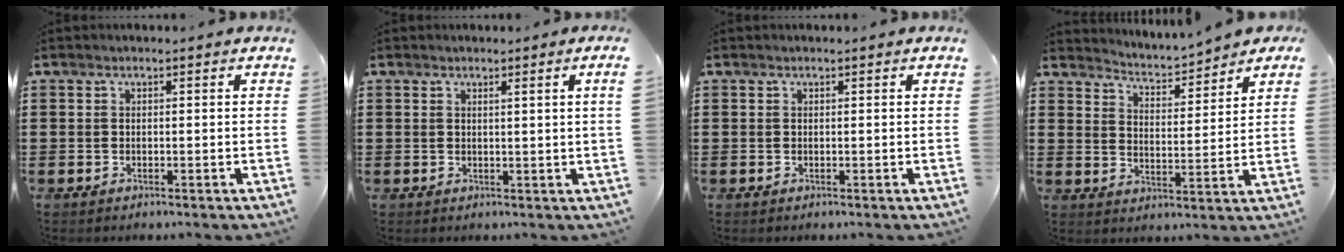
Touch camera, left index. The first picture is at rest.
{"total": 1.7, "force": [0.9, -0.8, 1.2], "torque": [-0.023, -0.009, 0.015]}
{"total": 0.0}
{"total": 3.0, "force": [3.0, 0.2, 0.0], "torque": [-0.023, -0.029, 0.043]}